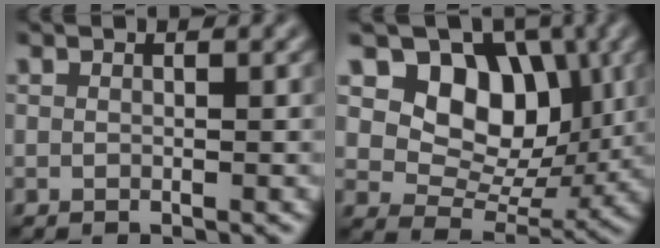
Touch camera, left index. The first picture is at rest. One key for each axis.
{"total": 8.0, "fx": 2.2, "fy": 6.0, "fz": 4.8, "tx": -0.065, "ty": -0.013, "tz": 0.024}